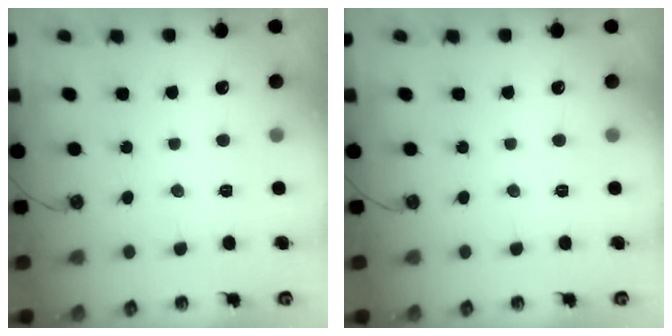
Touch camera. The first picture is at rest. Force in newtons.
{"total": 0.0}